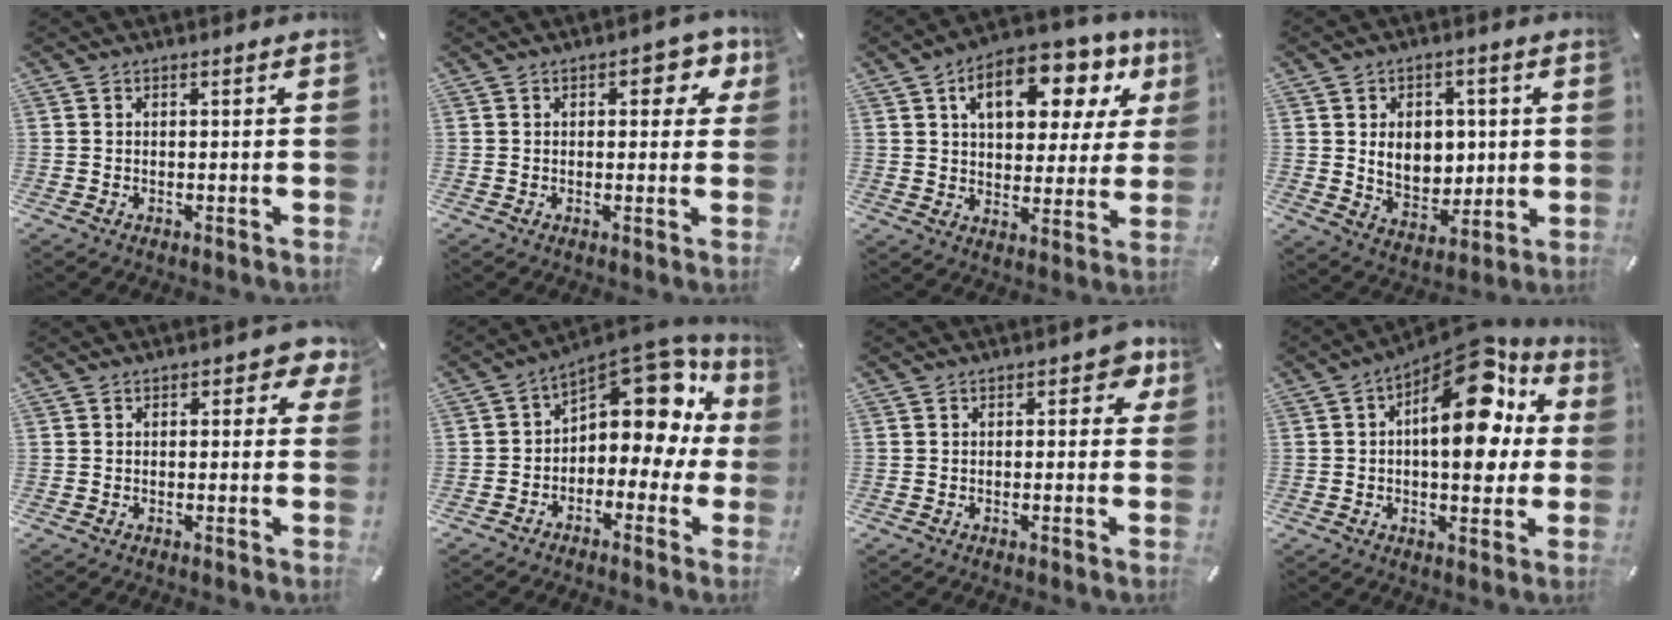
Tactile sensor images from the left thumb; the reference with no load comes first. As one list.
[{"total": 5.9, "force": [2.1, 3.4, 4.4], "torque": [-0.045, -0.004, 0.026]}, {"total": 15.6, "force": [7.4, 9.0, 10.4], "torque": [-0.155, -0.021, 0.122]}, {"total": 9.4, "force": [1.2, 7.6, 5.5], "torque": [-0.086, 0.002, 0.022]}, {"total": 3.1, "force": [1.2, 2.0, 2.0], "torque": [-0.018, 0.002, 0.015]}, {"total": 14.3, "force": [6.4, 8.5, 9.6], "torque": [-0.125, -0.057, 0.107]}, {"total": 3.9, "force": [1.2, 2.3, 2.8], "torque": [-0.026, 0.000, 0.013]}, {"total": 18.5, "force": [6.1, 8.8, 15.1], "torque": [-0.204, -0.041, 0.097]}]